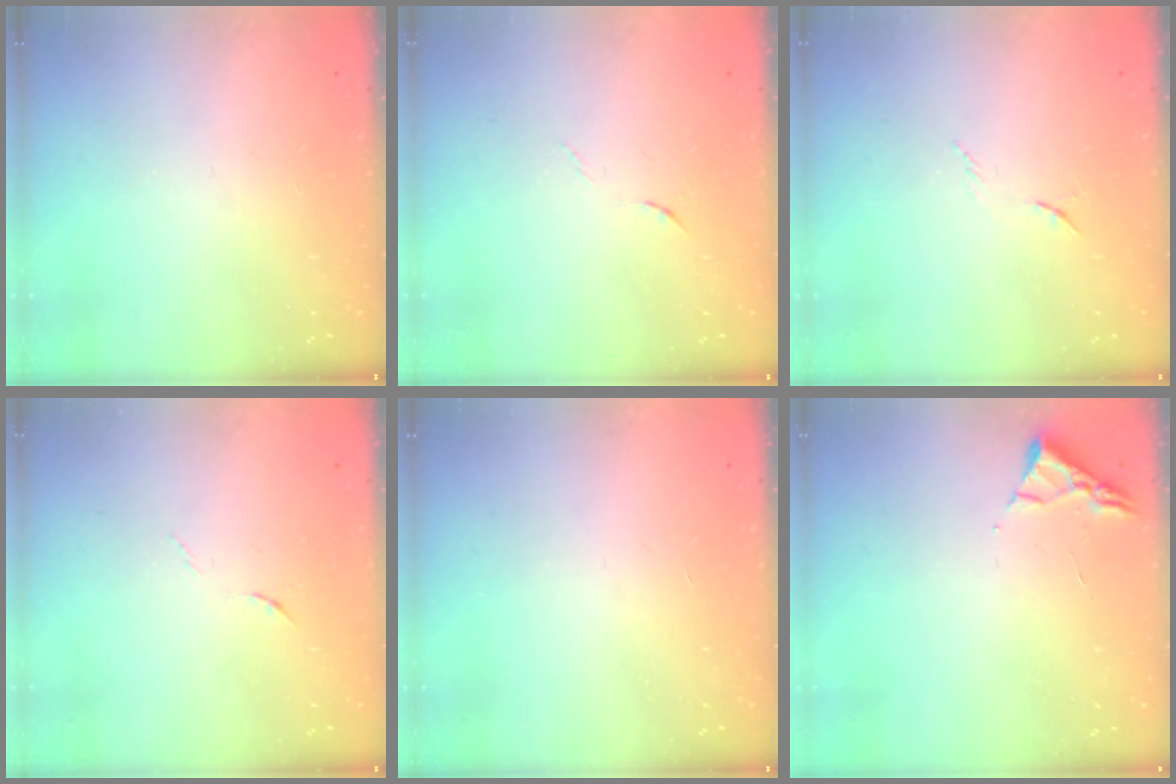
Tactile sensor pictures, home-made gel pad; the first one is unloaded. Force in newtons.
{"total": 4.4, "press": 4.2, "slide": 1.3}
{"total": 6.2, "press": 6.1, "slide": 0.9}
{"total": 4.4, "press": 4.2, "slide": 1.3}
{"total": 1.5, "press": 1.5, "slide": 0.1}
{"total": 3.0, "press": 2.9, "slide": 0.4}